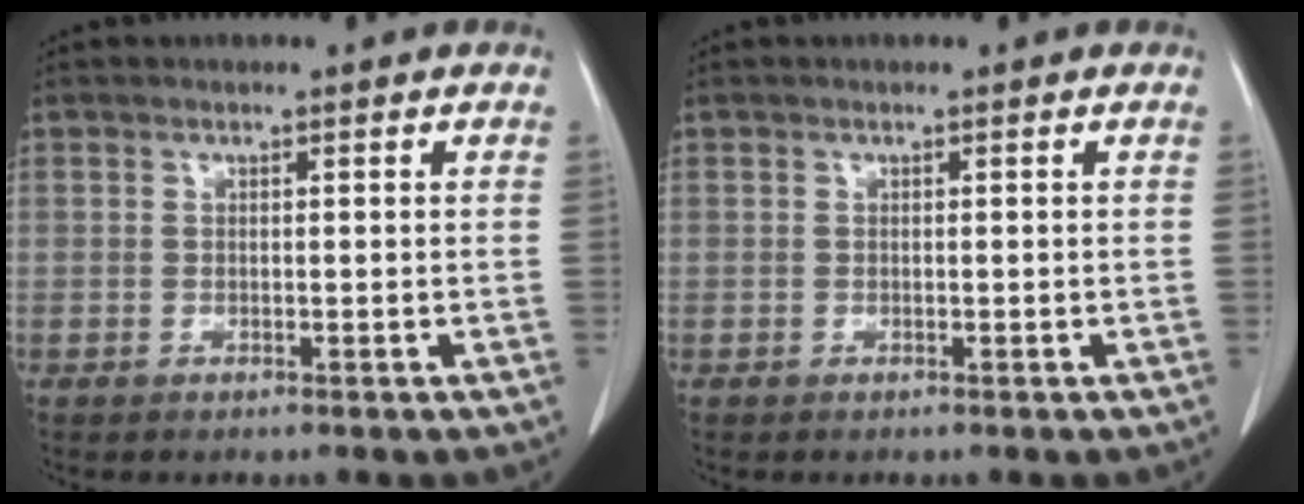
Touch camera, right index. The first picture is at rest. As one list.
[{"total": 0.0}]